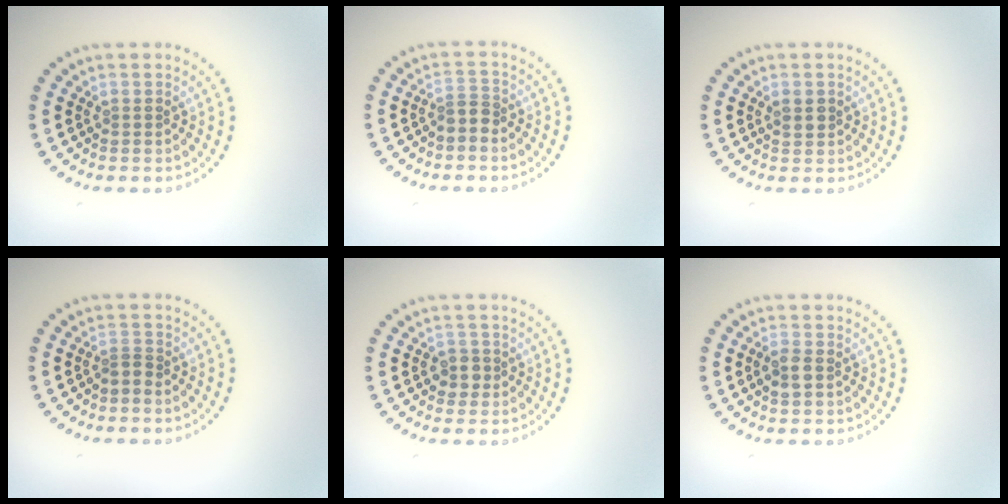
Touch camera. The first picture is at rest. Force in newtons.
{"total": 1.7, "press": 1.2, "slide": 1.2}
{"total": 1.2, "press": 1.2, "slide": 0.2}
{"total": 0.9, "press": 0.6, "slide": 0.7}
{"total": 1.7, "press": 1.4, "slide": 0.8}
{"total": 1.6, "press": 1.6, "slide": 0.3}